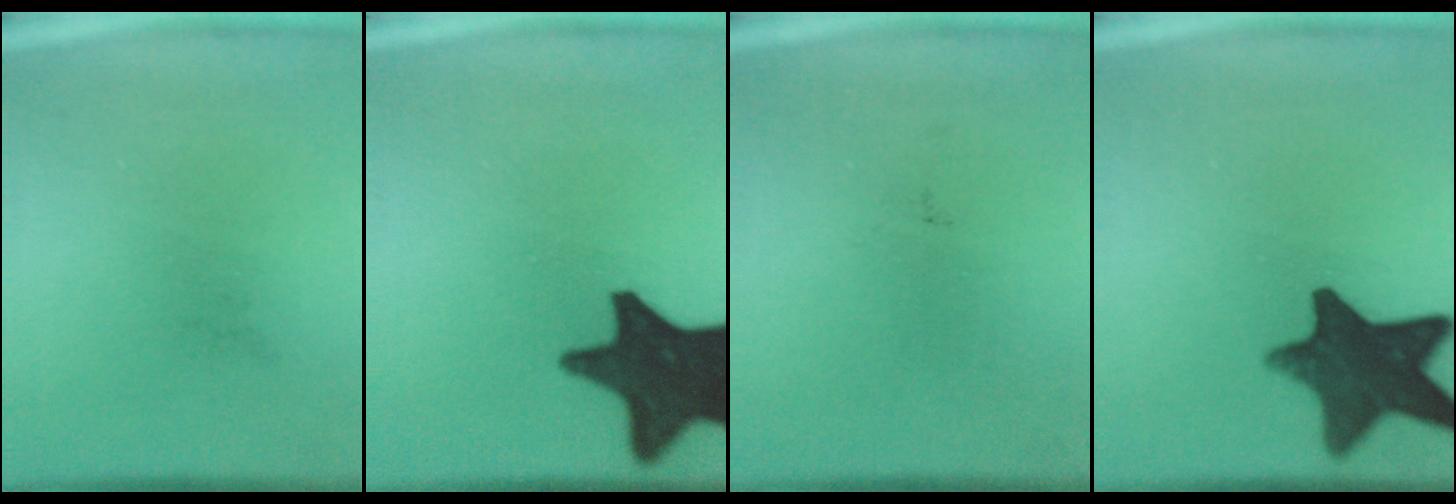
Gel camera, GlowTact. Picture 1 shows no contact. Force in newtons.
{"total": 18.5}
{"total": 0.0}
{"total": 14.3}